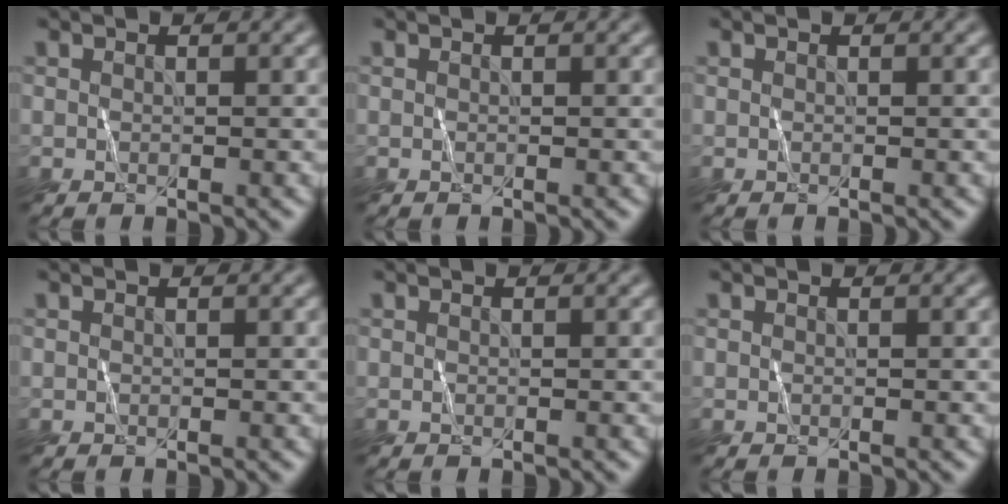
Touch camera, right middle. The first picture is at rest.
{"total": 0.0}
{"total": 0.0}
{"total": 0.0}
{"total": 0.0}
{"total": 0.0}